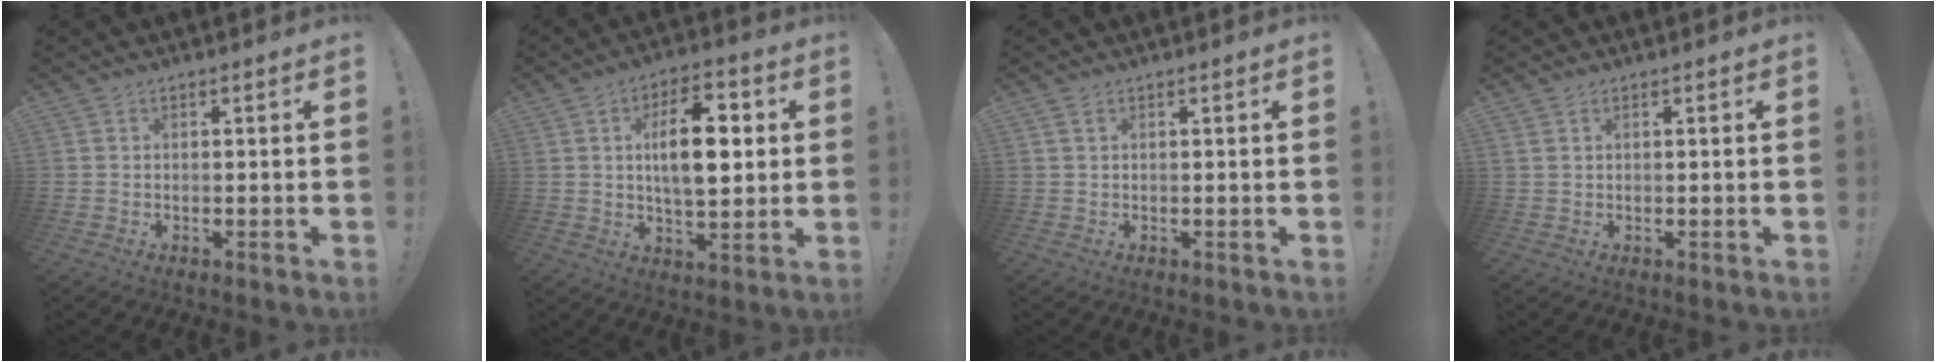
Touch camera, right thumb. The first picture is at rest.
{"total": 14.6, "force": [2.4, 7.0, 12.6], "torque": [-0.188, 0.002, 0.037]}
{"total": 1.2, "force": [0.6, 0.5, 0.9], "torque": [-0.021, 0.003, 0.013]}
{"total": 1.0, "force": [0.7, 0.6, 0.5], "torque": [-0.014, 0.002, 0.013]}